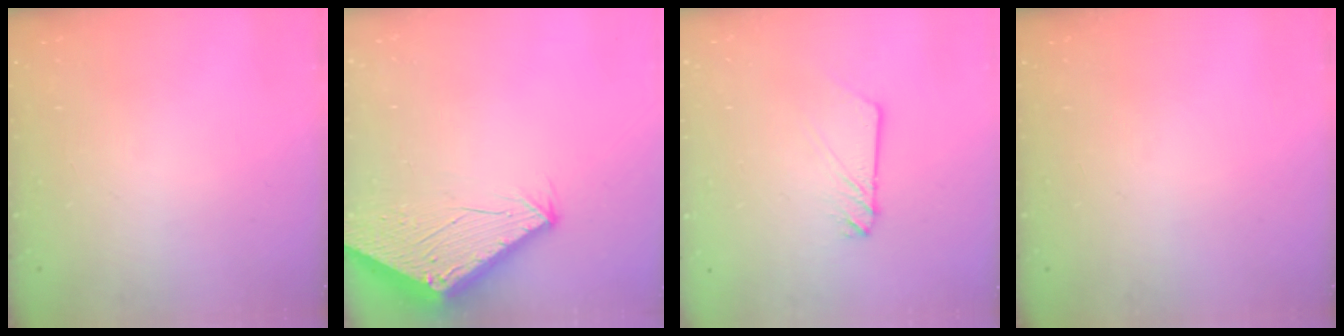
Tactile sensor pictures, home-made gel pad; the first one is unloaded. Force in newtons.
{"total": 2.7, "press": 2.7, "slide": 0.1}
{"total": 3.0, "press": 3.0, "slide": 0.2}
{"total": 0.0}